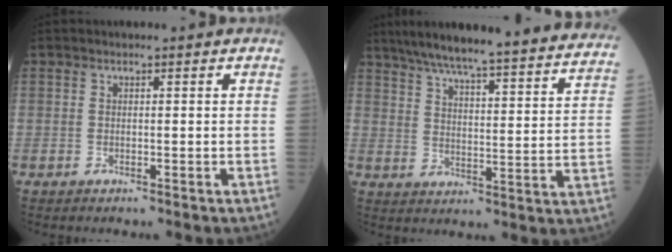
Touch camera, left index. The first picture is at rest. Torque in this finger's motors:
{"motor_torque": [0.93, -1.21, 0.30, 0.09]}